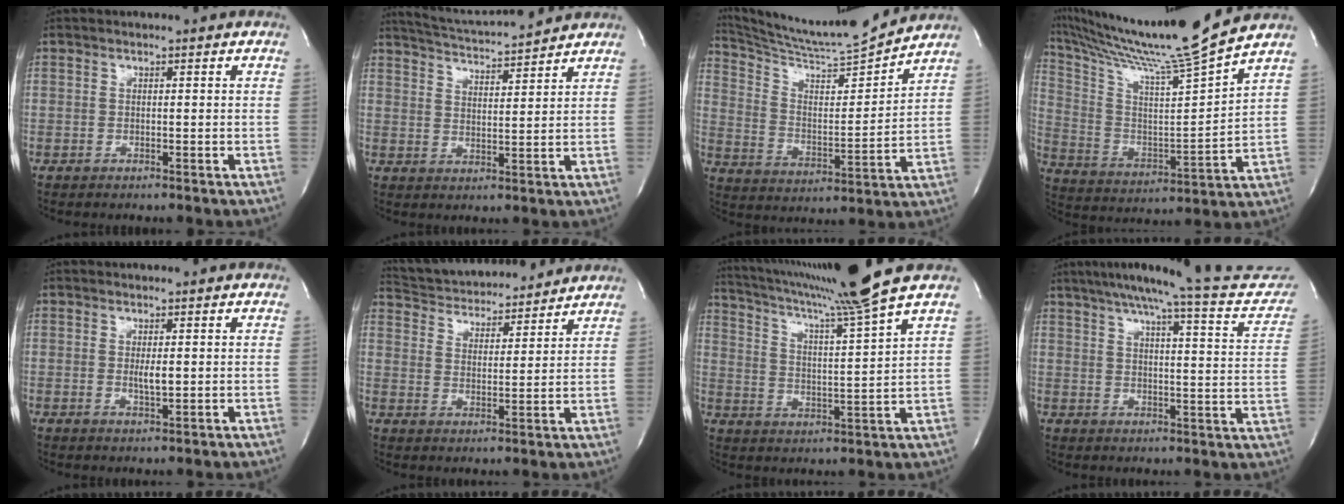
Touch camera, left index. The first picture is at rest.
{"total": 10.8, "force": [10.3, 0.4, 3.2], "torque": [-0.066, 0.016, 0.164]}
{"total": 15.3, "force": [14.8, -0.7, 4.0], "torque": [-0.083, -0.018, 0.247]}
{"total": 19.5, "force": [17.2, -2.8, 8.8], "torque": [-0.175, -0.047, 0.285]}
{"total": 2.1, "force": [0.2, 0.4, 2.0], "torque": [-0.040, -0.005, 0.005]}
{"total": 15.7, "force": [14.8, 3.2, 4.0], "torque": [-0.069, 0.022, 0.228]}
{"total": 15.1, "force": [12.8, -3.4, 7.2], "torque": [-0.134, -0.029, 0.203]}
{"total": 19.8, "force": [18.4, 1.0, 7.2], "torque": [-0.095, -0.049, 0.222]}